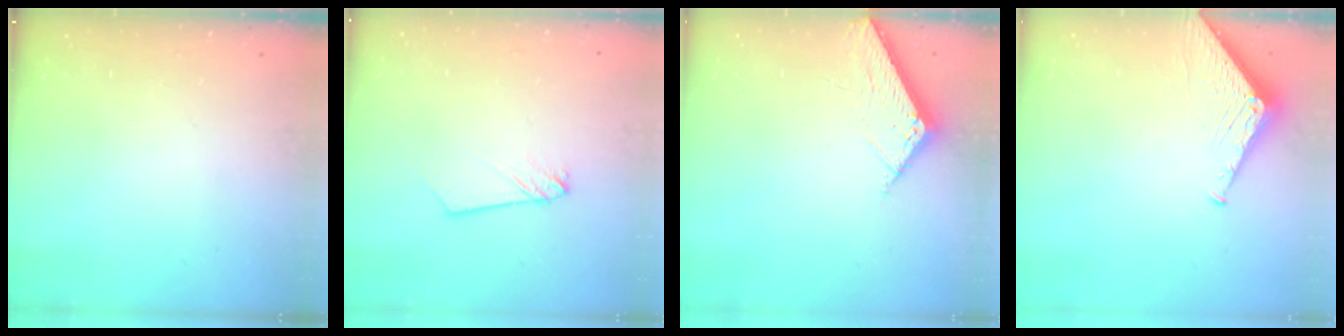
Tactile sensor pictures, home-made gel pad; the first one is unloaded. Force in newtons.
{"total": 2.2, "press": 2.2, "slide": 0.1}
{"total": 5.8, "press": 5.8, "slide": 0.6}
{"total": 3.8, "press": 3.8, "slide": 0.5}